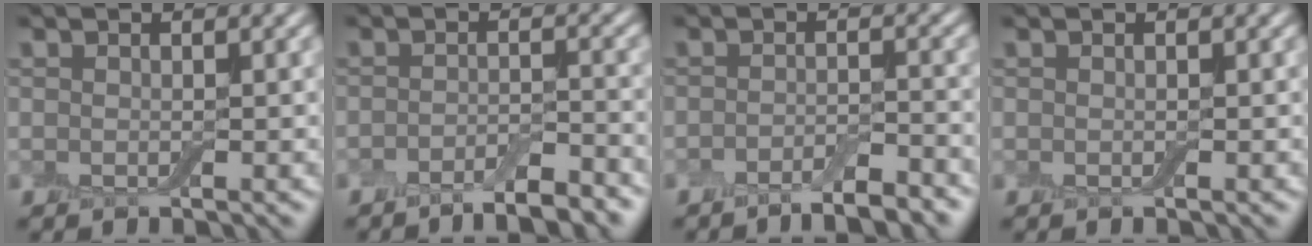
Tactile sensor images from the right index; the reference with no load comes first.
{"total": 3.9, "force": [-3.1, 0.7, 2.3], "torque": [-0.034, 0.003, -0.050]}
{"total": 3.5, "force": [-2.8, 0.6, 2.0], "torque": [-0.031, 0.002, -0.046]}
{"total": 0.0}